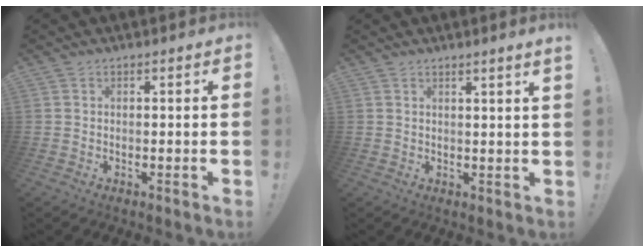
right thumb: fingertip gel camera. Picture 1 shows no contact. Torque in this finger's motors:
{"motor_torque": [0.10, 0.16, -0.43, 0.22, 0.14]}